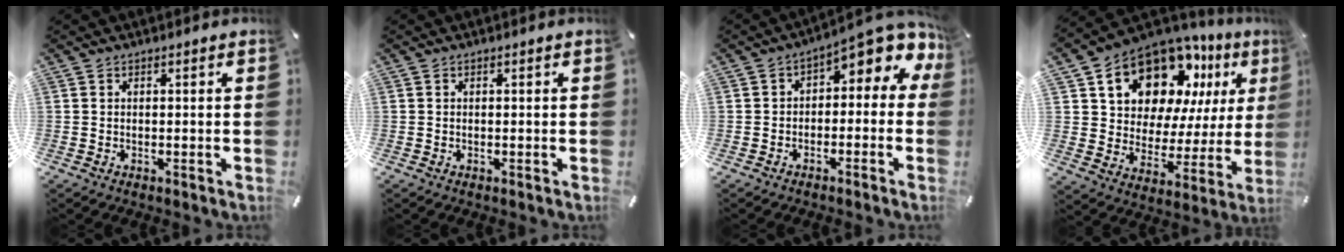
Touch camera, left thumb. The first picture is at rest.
{"total": 0.0}
{"total": 5.2, "force": [2.2, 2.8, 3.8], "torque": [-0.057, -0.024, 0.031]}
{"total": 15.9, "force": [10.6, 9.9, 6.4], "torque": [-0.112, -0.081, 0.190]}